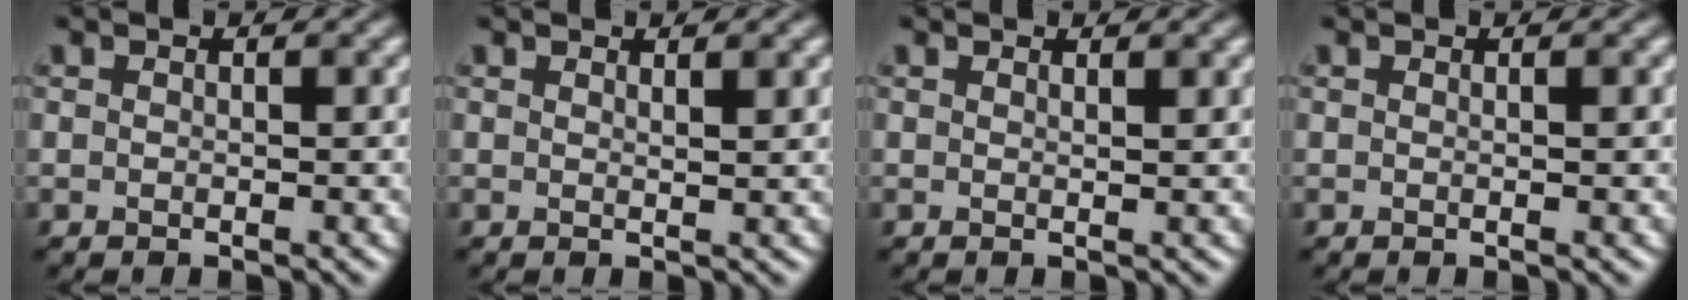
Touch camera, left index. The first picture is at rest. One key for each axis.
{"total": 1.1, "fx": 0.9, "fy": 0.2, "fz": 0.6, "tx": -0.001, "ty": 0.002, "tz": 0.012}
{"total": 0.8, "fx": 0.8, "fy": 0.1, "fz": 0.3, "tx": 0.001, "ty": 0.000, "tz": 0.009}
{"total": 0.6, "fx": 0.2, "fy": 0.2, "fz": 0.5, "tx": -0.003, "ty": 0.001, "tz": 0.000}